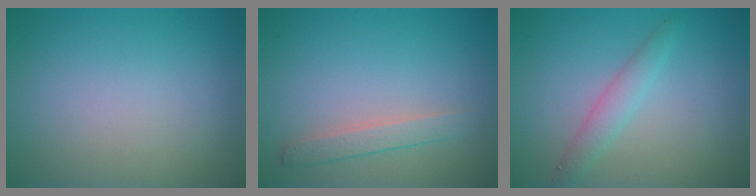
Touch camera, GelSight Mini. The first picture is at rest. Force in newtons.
{"total": 1.7, "press": 1.7, "slide": 0.0}
{"total": 2.5, "press": 2.5, "slide": 0.1}